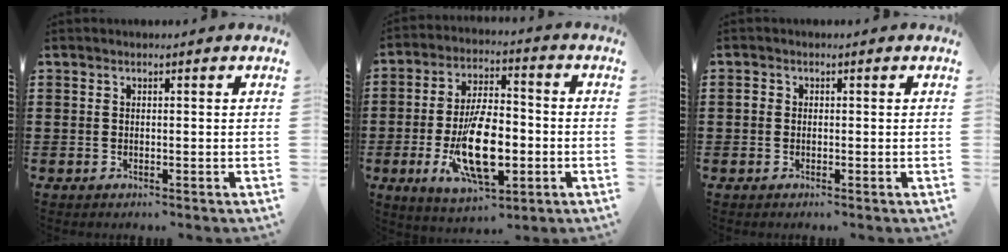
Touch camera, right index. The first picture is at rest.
{"total": 13.5, "force": [-3.3, 5.8, 11.7], "torque": [-0.214, -0.010, -0.057]}
{"total": 1.1, "force": [-0.4, 0.9, 0.4], "torque": [-0.010, 0.004, -0.009]}